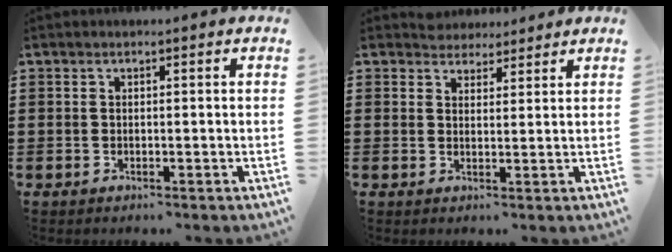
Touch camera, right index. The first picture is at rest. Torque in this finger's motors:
{"motor_torque": [-1.40, 0.11, -0.42, -0.12]}